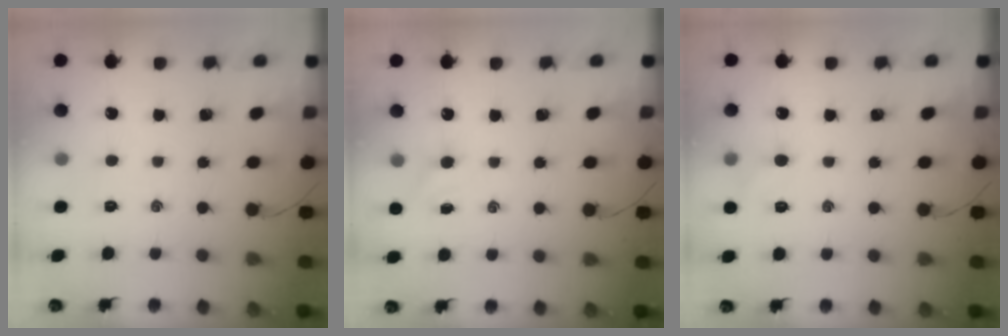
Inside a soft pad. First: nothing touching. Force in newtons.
{"total": 2.7, "press": 2.6, "slide": 0.8}
{"total": 5.2, "press": 5.0, "slide": 1.5}